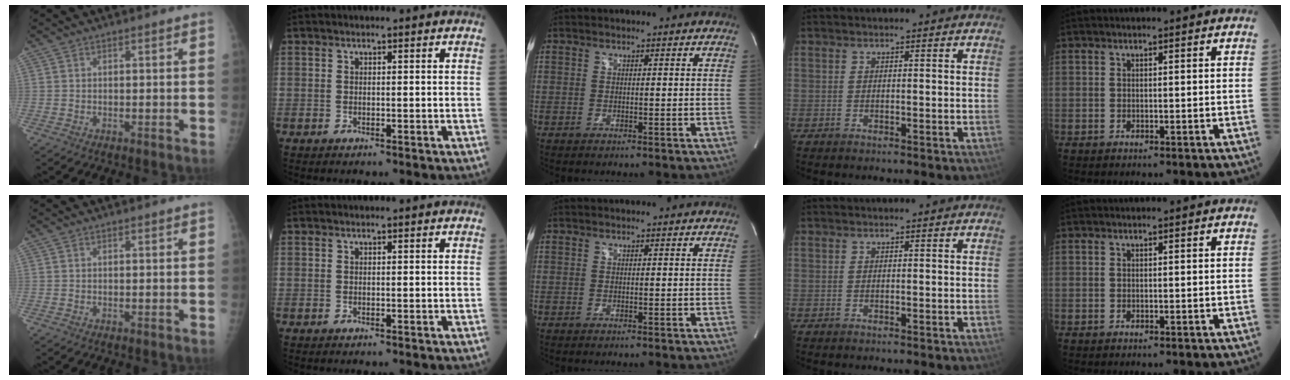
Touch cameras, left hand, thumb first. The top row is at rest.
{}